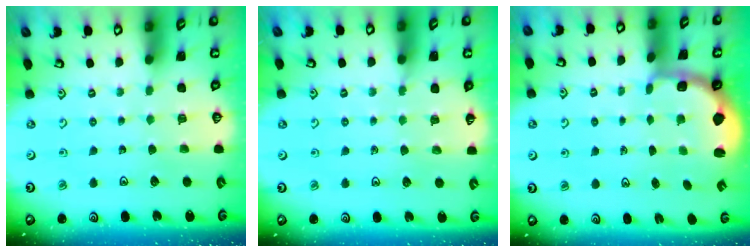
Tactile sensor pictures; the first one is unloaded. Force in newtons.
{"total": 4.2, "press": 4.1, "slide": 0.5}
{"total": 2.4, "press": 1.1, "slide": 2.1}